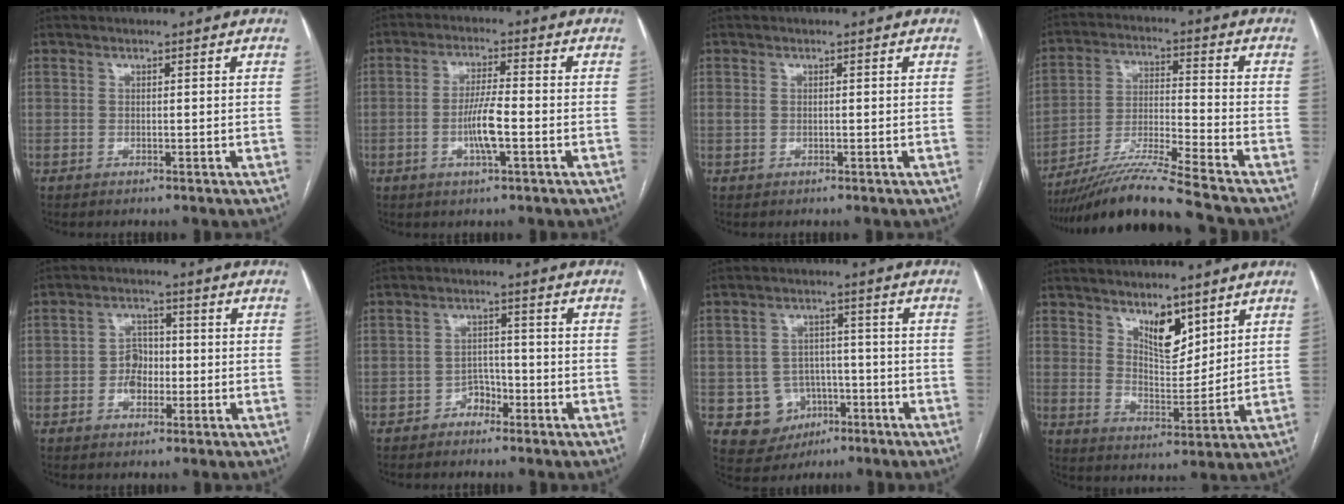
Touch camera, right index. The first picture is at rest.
{"total": 6.0, "force": [-1.7, 0.6, 5.7], "torque": [-0.117, -0.002, -0.031]}
{"total": 0.9, "force": [0.0, 0.6, 0.7], "torque": [-0.022, 0.008, 0.004]}
{"total": 14.2, "force": [-12.5, -1.9, 6.5], "torque": [-0.114, -0.014, -0.222]}
{"total": 4.4, "force": [-1.1, 3.2, 2.7], "torque": [-0.048, 0.013, -0.019]}
{"total": 2.9, "force": [-2.1, 1.9, 0.8], "torque": [-0.006, 0.011, -0.035]}
{"total": 7.6, "force": [-2.7, 6.9, 1.6], "torque": [-0.025, 0.013, -0.031]}
{"total": 6.8, "force": [4.5, 2.7, 4.2], "torque": [-0.074, -0.012, 0.084]}